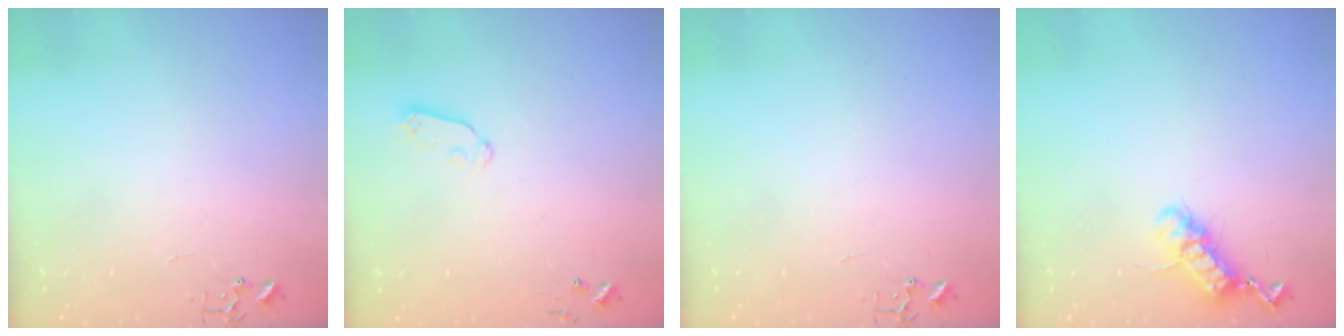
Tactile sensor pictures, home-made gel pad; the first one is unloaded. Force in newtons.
{"total": 5.6, "press": 5.6, "slide": 0.3}
{"total": 0.0}
{"total": 11.8, "press": 11.8, "slide": 1.2}